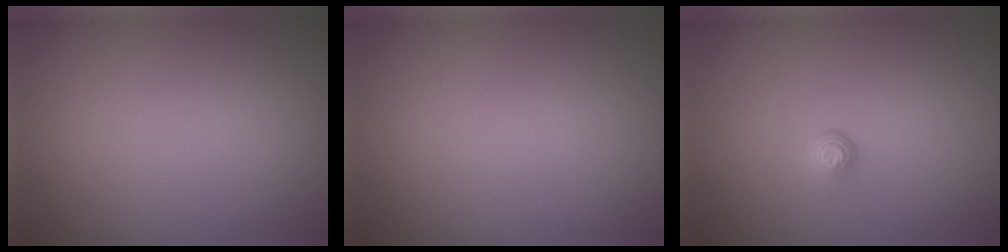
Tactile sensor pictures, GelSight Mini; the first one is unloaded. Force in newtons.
{"total": 0.0}
{"total": 1.0, "press": 0.6, "slide": 0.8}